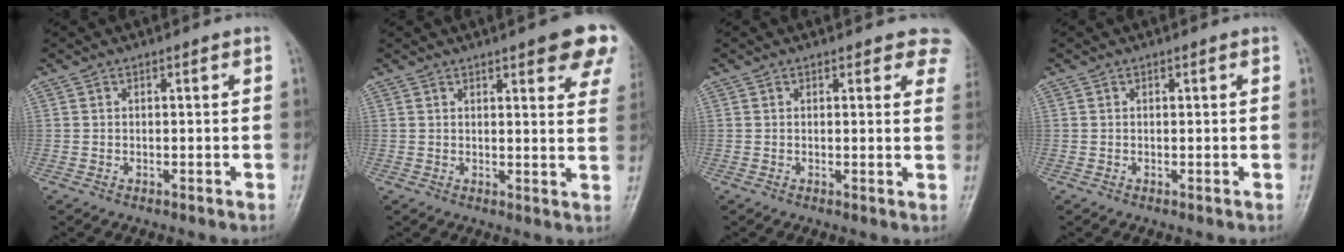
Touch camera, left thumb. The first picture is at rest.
{"total": 11.8, "force": [7.0, 3.3, 8.8], "torque": [-0.076, -0.025, 0.075]}
{"total": 5.9, "force": [4.8, 2.4, 2.5], "torque": [0.012, -0.016, 0.037]}
{"total": 0.0}